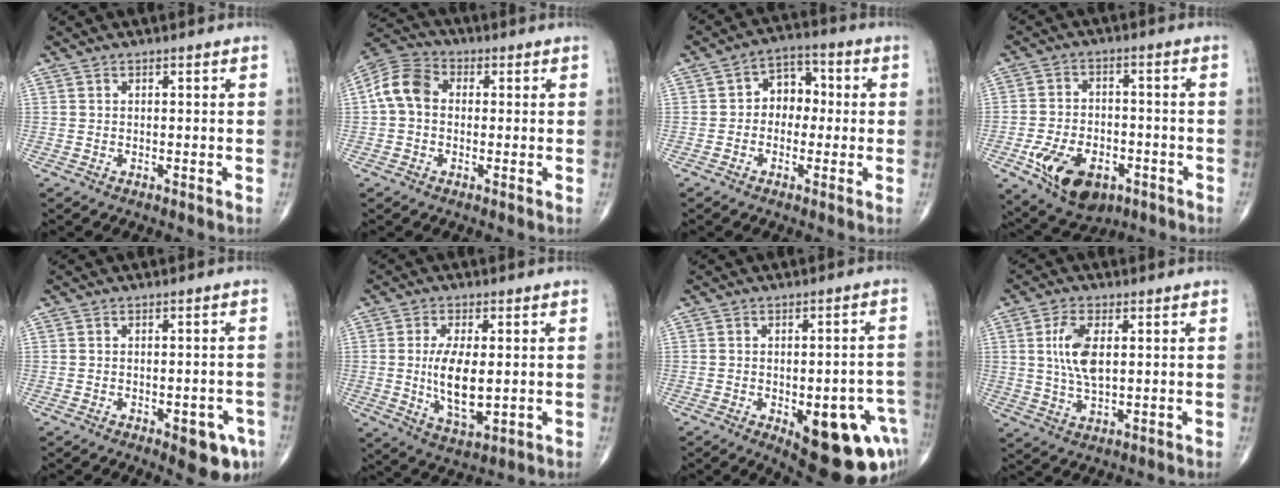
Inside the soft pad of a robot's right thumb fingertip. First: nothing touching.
{"total": 8.3, "force": [0.3, 6.3, 5.3], "torque": [-0.098, 0.027, -0.007]}
{"total": 7.1, "force": [-0.1, 5.5, 4.5], "torque": [-0.033, 0.026, -0.014]}
{"total": 13.4, "force": [-5.8, 8.3, 8.9], "torque": [-0.135, 0.020, -0.086]}
{"total": 4.0, "force": [-1.9, 1.9, 3.0], "torque": [-0.022, 0.004, -0.018]}
{"total": 10.4, "force": [-0.1, 4.6, 9.2], "torque": [-0.165, -0.020, 0.005]}
{"total": 19.0, "force": [-7.5, 8.2, 15.4], "torque": [-0.125, 0.025, -0.076]}
{"total": 7.9, "force": [1.5, 3.7, 6.8], "torque": [-0.139, -0.005, 0.030]}